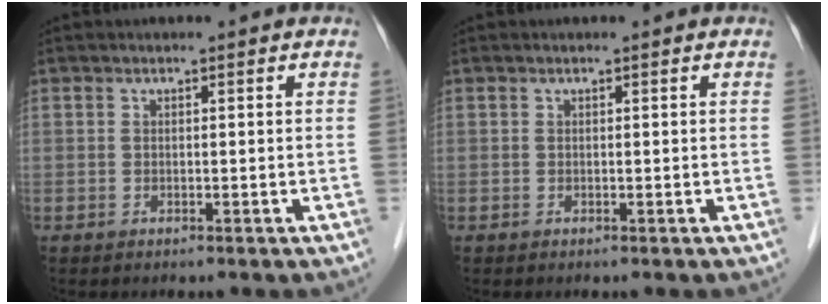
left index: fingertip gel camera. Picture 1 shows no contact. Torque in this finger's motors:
{"motor_torque": [0.02, 0.00, 0.01, -0.01]}